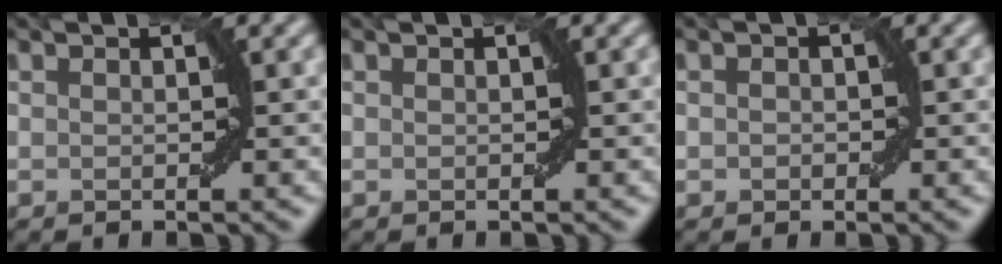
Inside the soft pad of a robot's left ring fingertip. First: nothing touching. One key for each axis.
{"total": 0.0}
{"total": 0.7, "fx": -0.1, "fy": 0.6, "fz": 0.3, "tx": -0.002, "ty": -0.001, "tz": -0.002}